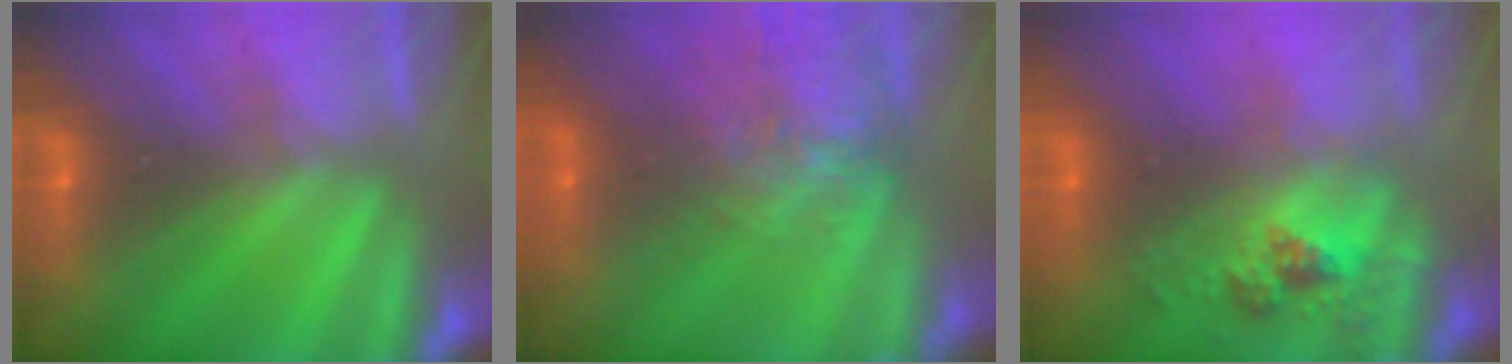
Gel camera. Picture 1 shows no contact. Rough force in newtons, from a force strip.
{"total": 6.9}
{"total": 2.4}